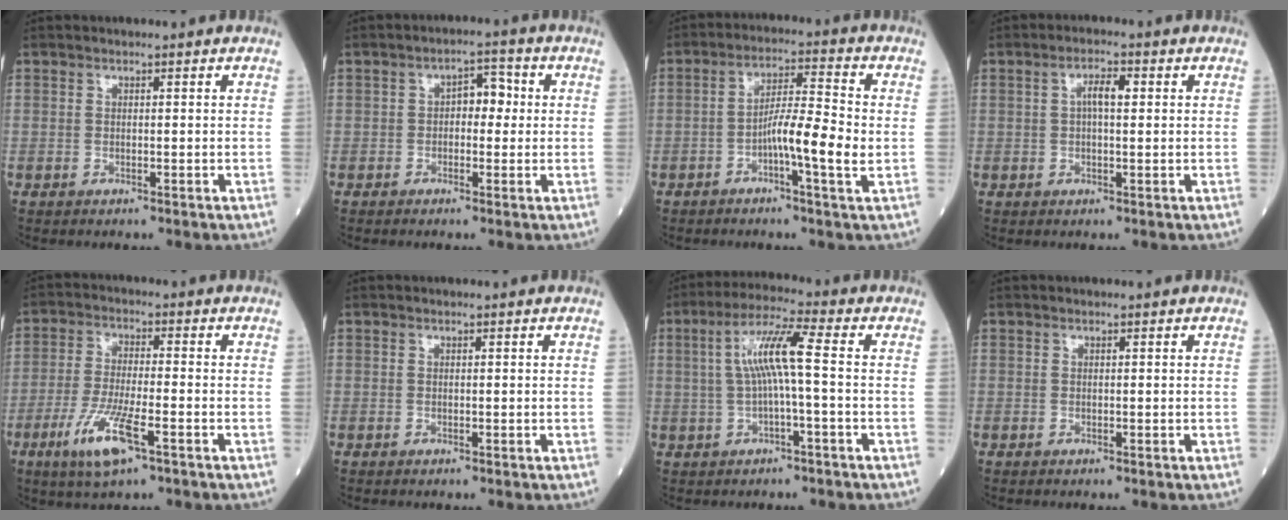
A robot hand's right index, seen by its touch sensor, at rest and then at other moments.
{"total": 4.1, "force": [0.3, 2.3, 3.4], "torque": [-0.044, 0.018, -0.001]}
{"total": 7.9, "force": [-1.9, 0.1, 7.6], "torque": [-0.130, 0.005, -0.037]}
{"total": 3.3, "force": [0.7, 0.9, 3.1], "torque": [-0.058, 0.009, 0.010]}
{"total": 9.0, "force": [-4.4, 1.3, 7.8], "torque": [-0.162, -0.020, -0.079]}
{"total": 0.0}
{"total": 7.6, "force": [0.3, 0.0, 7.6], "torque": [-0.147, 0.021, 0.004]}
{"total": 0.0}